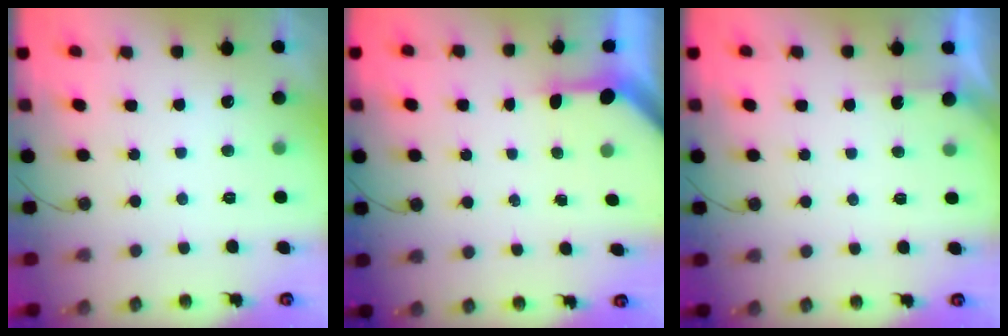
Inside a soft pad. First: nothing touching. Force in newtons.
{"total": 3.0, "press": 3.0, "slide": 0.2}
{"total": 2.3, "press": 2.2, "slide": 0.3}